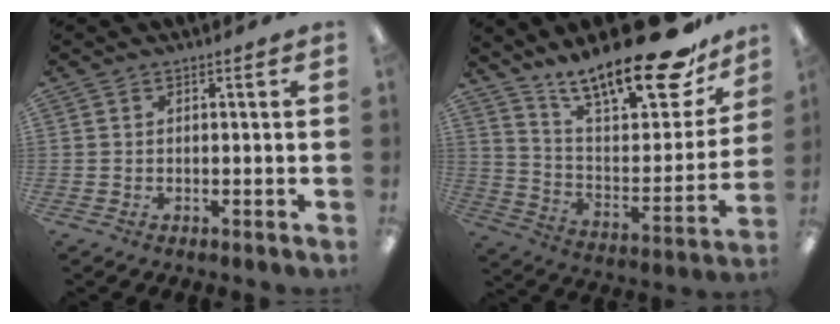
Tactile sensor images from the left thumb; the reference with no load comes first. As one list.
[{"total": 24.2, "force": [18.3, 7.1, 14.2], "torque": [-0.214, -0.122, 0.305]}]